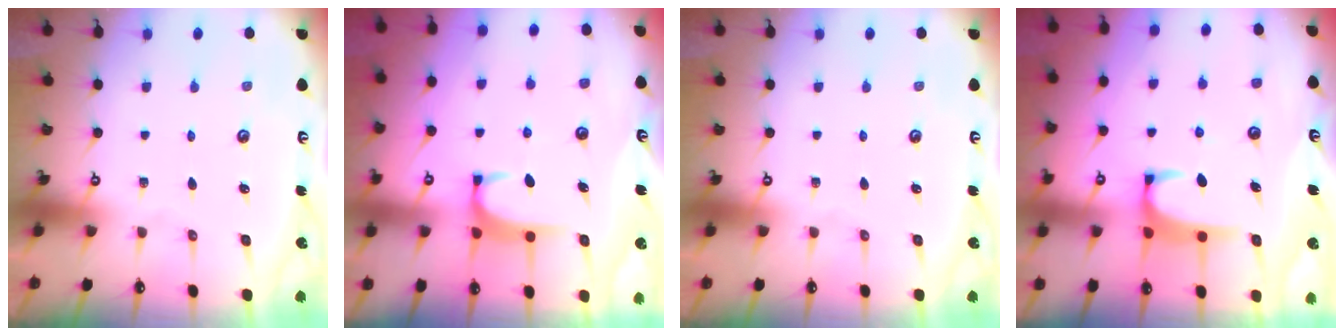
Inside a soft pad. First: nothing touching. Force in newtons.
{"total": 1.7, "press": 1.6, "slide": 0.6}
{"total": 0.0}
{"total": 2.0, "press": 1.9, "slide": 0.3}